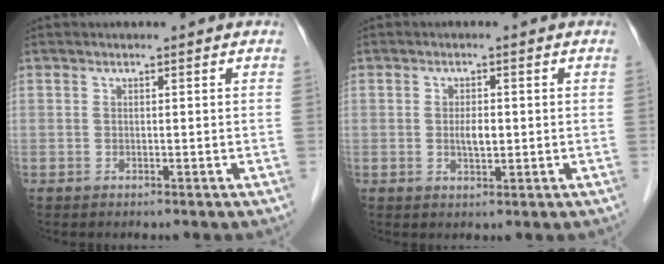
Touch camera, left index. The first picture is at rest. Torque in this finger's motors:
{"motor_torque": [0.62, 0.23, 0.08, 0.04]}